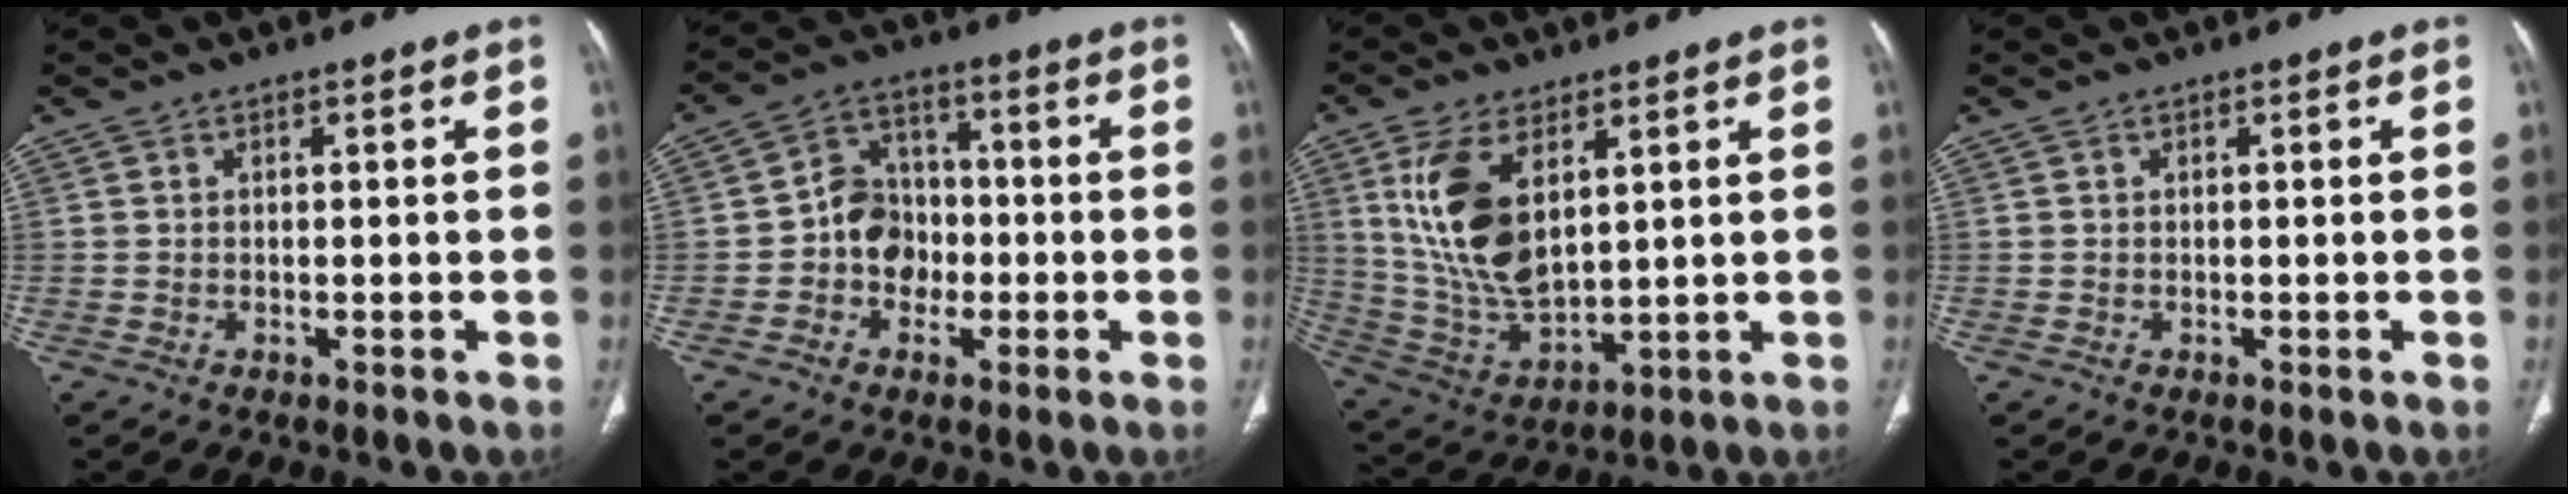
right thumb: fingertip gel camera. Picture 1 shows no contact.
{"total": 8.4, "force": [-1.8, 7.3, 3.8], "torque": [-0.025, 0.031, -0.041]}
{"total": 15.0, "force": [5.2, 7.6, 11.9], "torque": [-0.235, -0.024, 0.118]}
{"total": 0.0}